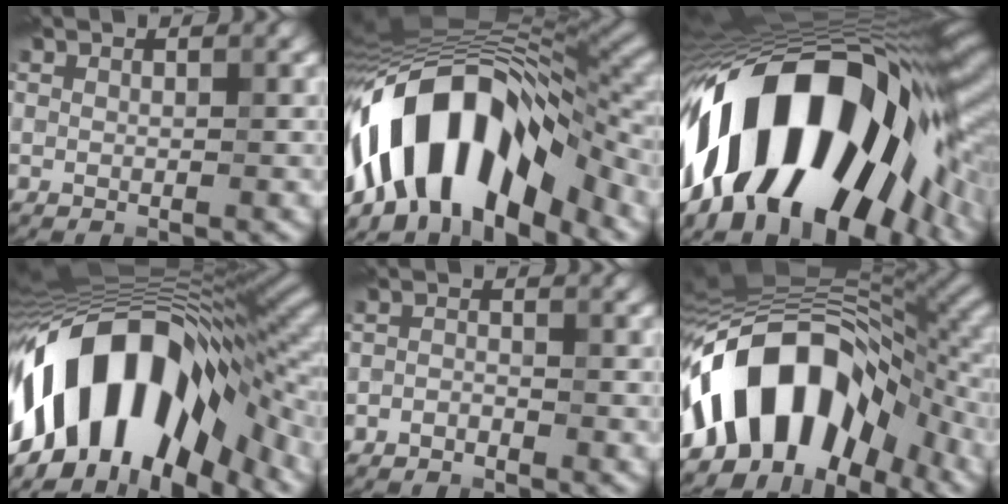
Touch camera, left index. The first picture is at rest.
{"total": 14.0, "force": [-5.8, 6.4, 11.1], "torque": [-0.174, 0.023, -0.106]}
{"total": 19.0, "force": [-4.9, 9.0, 16.0], "torque": [-0.267, -0.001, -0.081]}
{"total": 16.0, "force": [-5.0, 8.4, 12.6], "torque": [-0.210, 0.026, -0.098]}
{"total": 1.3, "force": [-1.2, 0.4, 0.0], "torque": [0.024, 0.006, -0.031]}
{"total": 15.3, "force": [-5.6, 8.7, 11.2], "torque": [-0.169, 0.025, -0.117]}